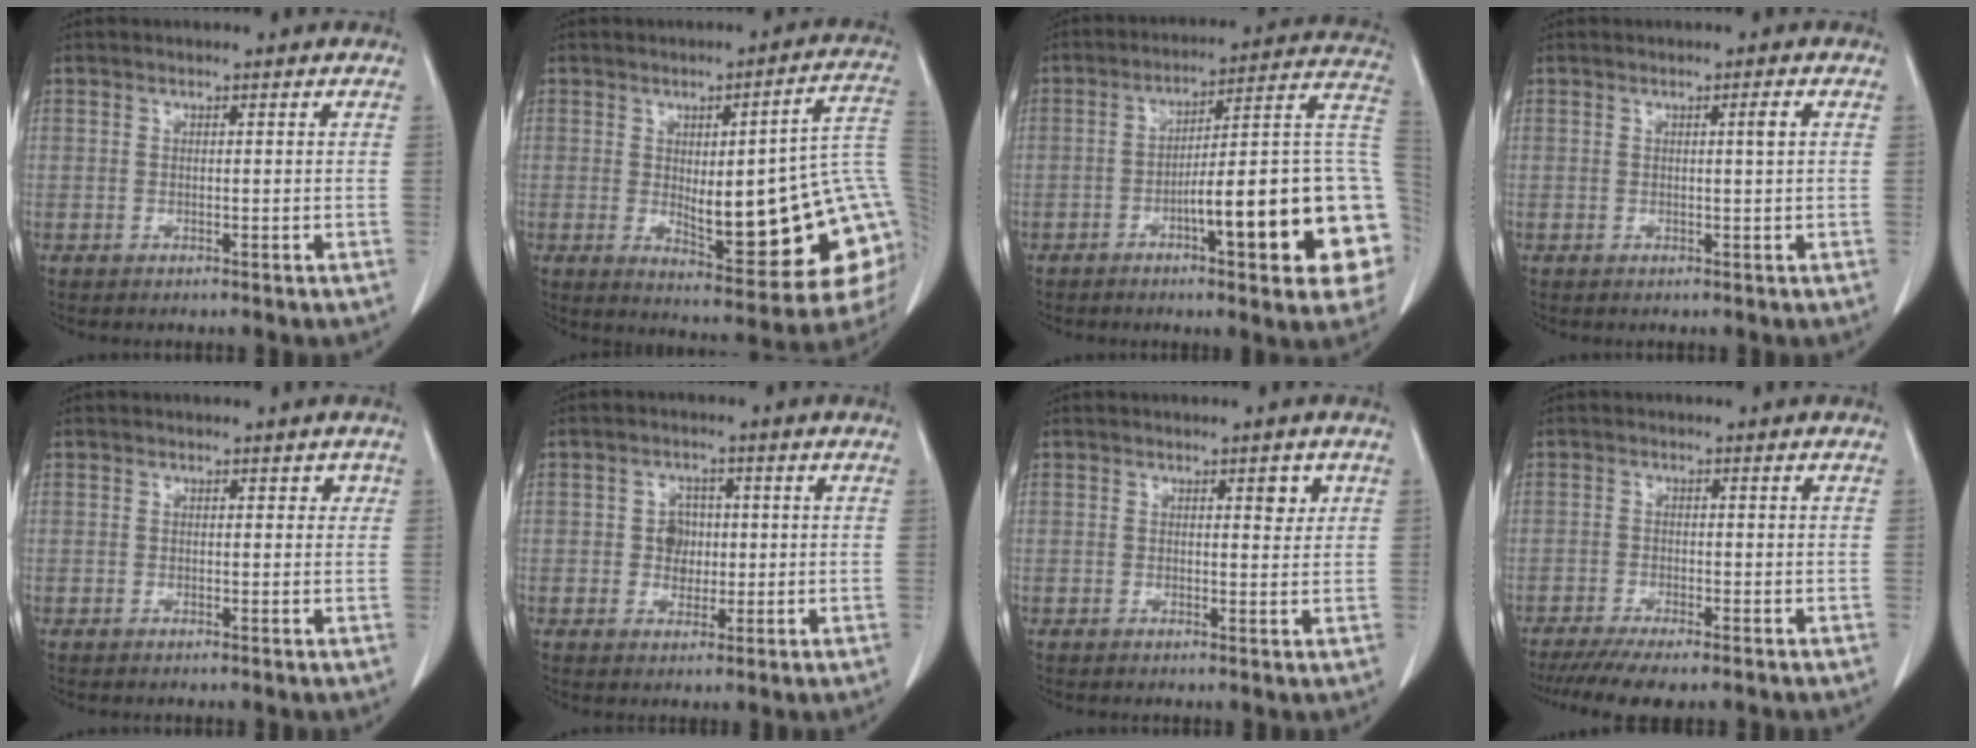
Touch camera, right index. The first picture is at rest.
{"total": 21.8, "force": [-1.0, 4.2, 21.3], "torque": [-0.206, 0.013, -0.001]}
{"total": 21.7, "force": [-5.3, 2.5, 20.8], "torque": [-0.200, 0.025, -0.067]}
{"total": 1.2, "force": [0.2, -0.3, 1.2], "torque": [-0.023, 0.001, 0.004]}
{"total": 0.8, "force": [0.3, 0.6, 0.5], "torque": [-0.002, 0.003, -0.001]}
{"total": 3.4, "force": [0.0, 3.0, 1.7], "torque": [-0.021, 0.008, 0.000]}
{"total": 2.1, "force": [1.0, 0.8, 1.6], "torque": [-0.019, -0.002, 0.013]}
{"total": 7.2, "force": [-5.7, 0.8, 4.2], "torque": [-0.065, -0.015, -0.089]}